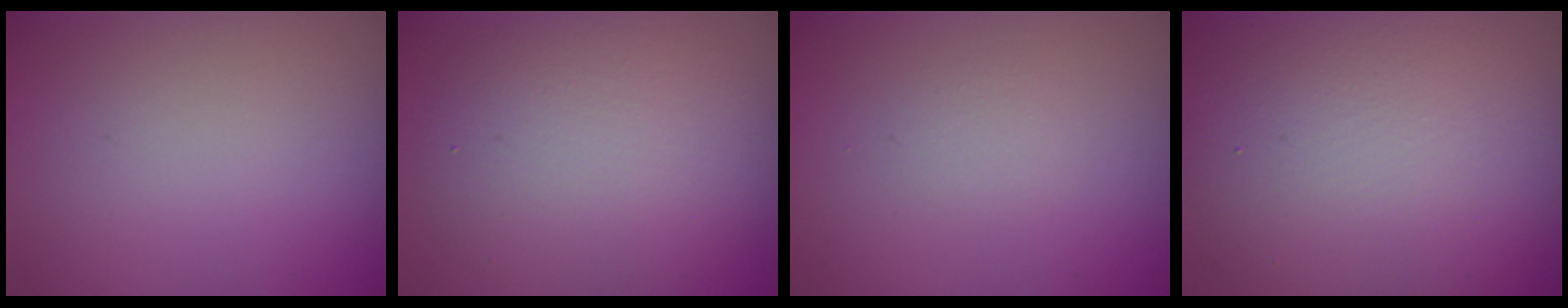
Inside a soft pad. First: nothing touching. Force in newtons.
{"total": 7.0, "press": 7.0, "slide": 0.4}
{"total": 0.9, "press": 0.9, "slide": 0.1}
{"total": 11.6, "press": 11.5, "slide": 1.2}